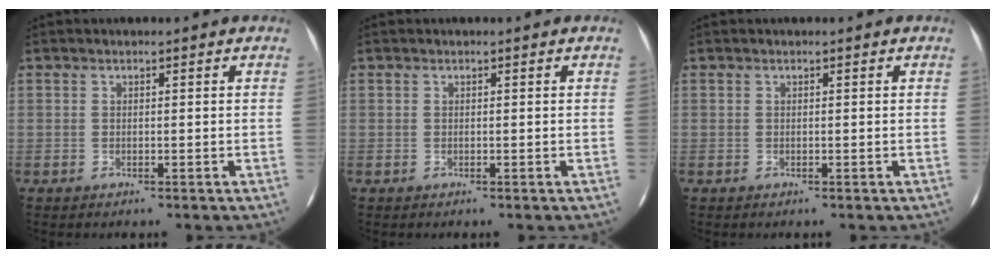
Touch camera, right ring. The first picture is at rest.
{"total": 0.0}
{"total": 0.0}